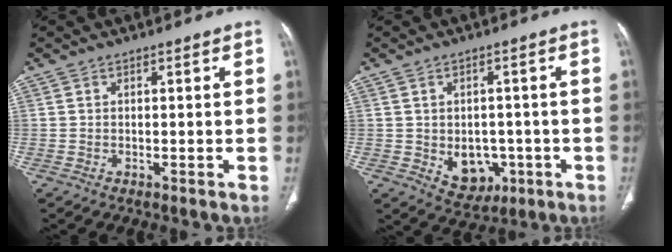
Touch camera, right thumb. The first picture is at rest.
{"total": 7.5, "force": [-1.8, 5.7, 4.5], "torque": [-0.032, 0.007, -0.008]}